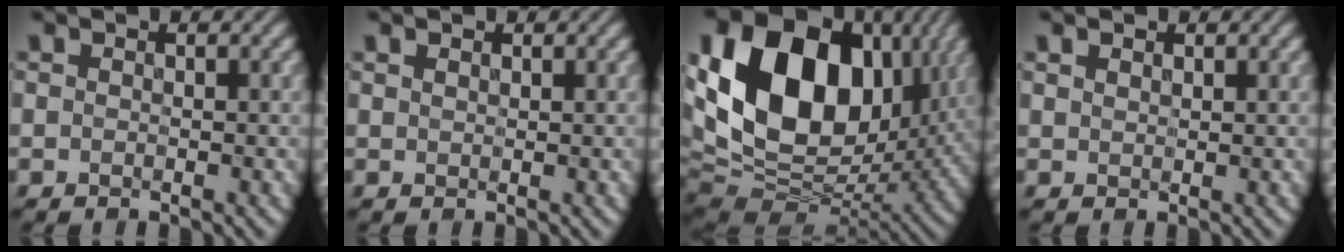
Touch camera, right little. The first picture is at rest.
{"total": 0.8, "force": [0.6, 0.5, 0.3], "torque": [-0.007, 0.002, 0.010]}
{"total": 18.8, "force": [4.6, 12.9, 12.9], "torque": [-0.255, 0.019, 0.078]}
{"total": 1.1, "force": [0.7, 0.6, 0.5], "torque": [-0.011, 0.003, 0.011]}